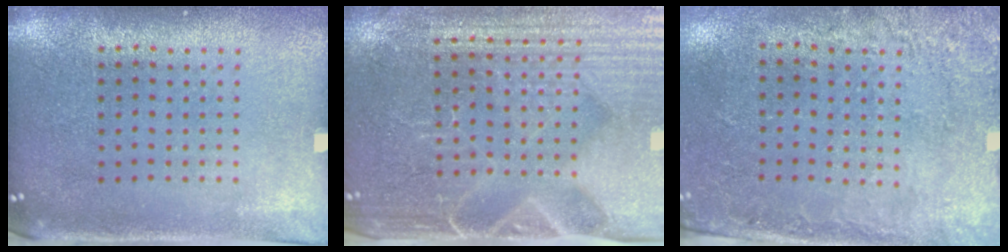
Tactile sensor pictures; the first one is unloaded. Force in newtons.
{"total": 4.7, "press": 4.4, "slide": 1.8}
{"total": 2.8, "press": 1.9, "slide": 2.0}